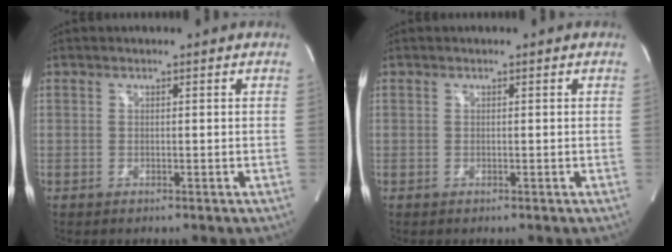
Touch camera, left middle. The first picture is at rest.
{"total": 0.0}